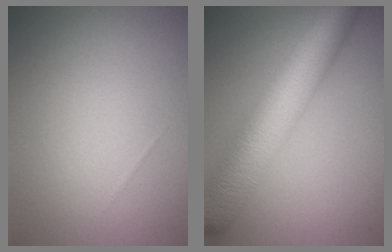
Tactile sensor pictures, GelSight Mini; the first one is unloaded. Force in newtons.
{"total": 10.4, "press": 10.4, "slide": 0.3}